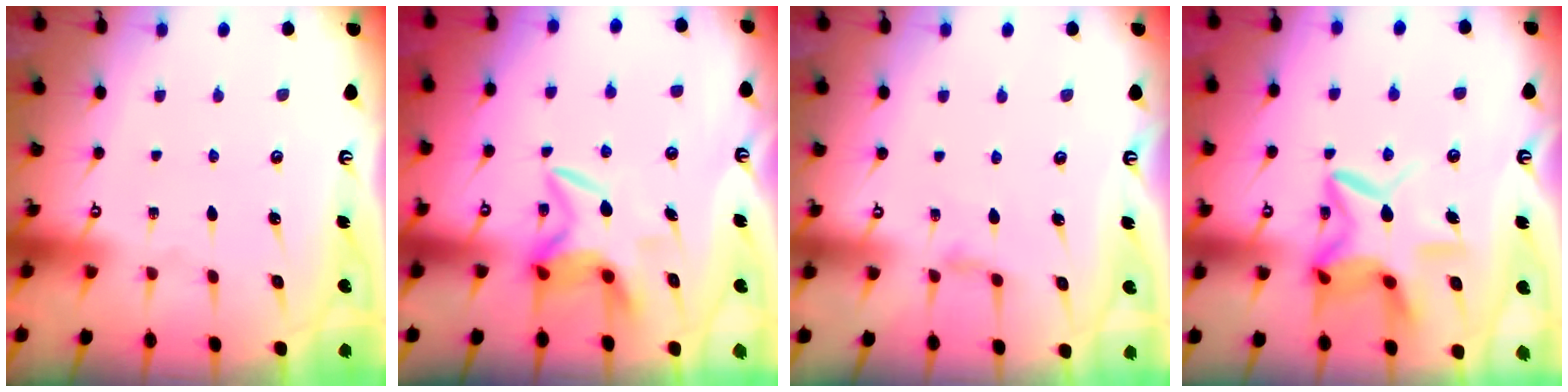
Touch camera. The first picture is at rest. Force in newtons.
{"total": 5.6, "press": 5.5, "slide": 0.7}
{"total": 3.0, "press": 2.9, "slide": 0.5}
{"total": 13.0, "press": 13.0, "slide": 1.2}